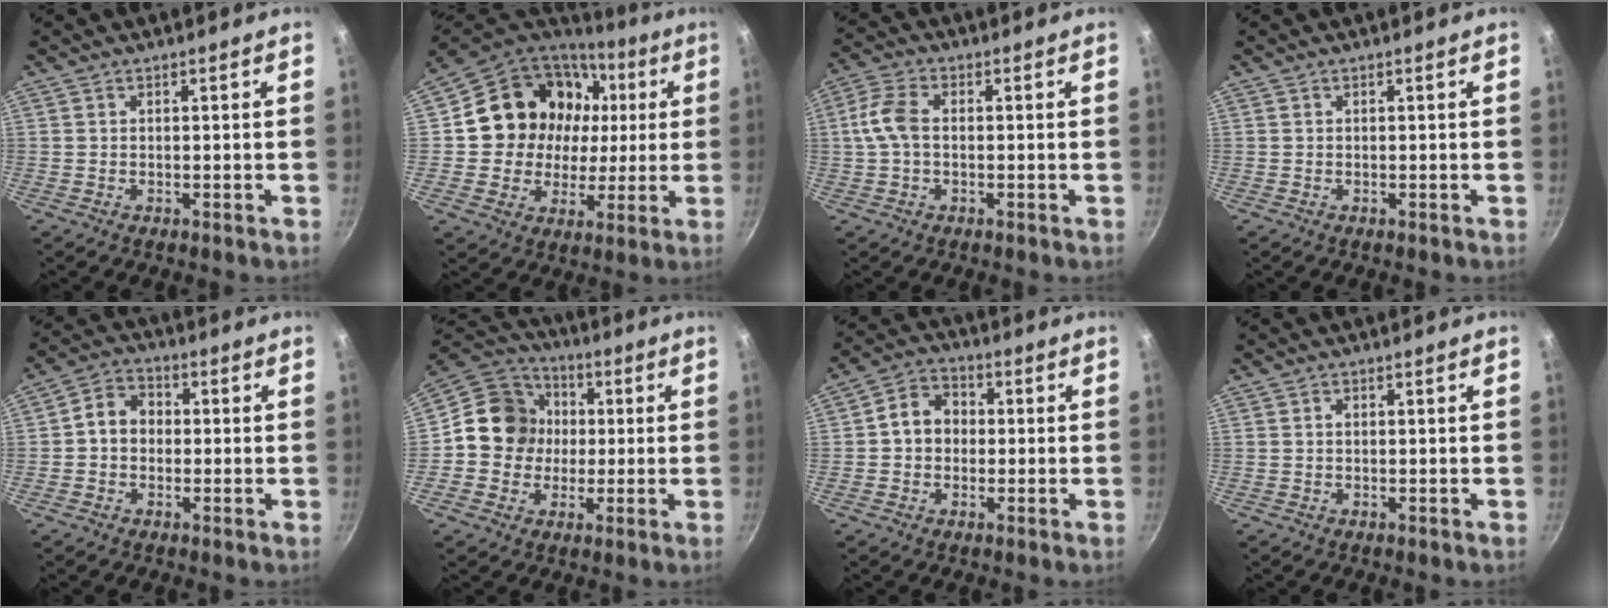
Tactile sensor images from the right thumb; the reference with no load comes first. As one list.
[{"total": 20.5, "force": [4.1, 17.6, 9.6], "torque": [-0.152, 0.018, 0.075]}, {"total": 6.2, "force": [0.0, 3.8, 4.9], "torque": [-0.108, 0.019, -0.008]}, {"total": 0.0}, {"total": 6.4, "force": [-0.2, 5.3, 3.6], "torque": [-0.034, 0.018, -0.017]}, {"total": 13.2, "force": [0.3, 12.1, 5.3], "torque": [-0.056, 0.026, -0.015]}, {"total": 7.5, "force": [0.0, 6.2, 4.2], "torque": [-0.042, 0.020, -0.014]}, {"total": 0.6, "force": [0.0, 0.5, 0.3], "torque": [-0.005, 0.003, 0.001]}]